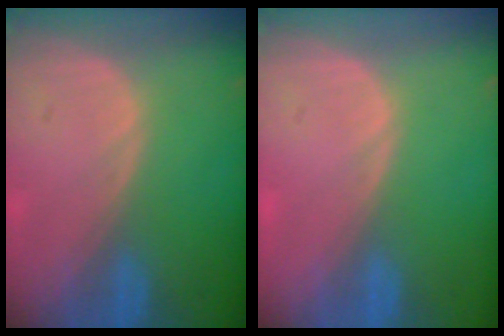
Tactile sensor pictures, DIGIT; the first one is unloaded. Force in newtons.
{"total": 0.0}